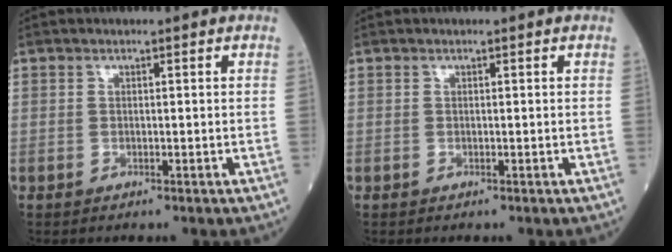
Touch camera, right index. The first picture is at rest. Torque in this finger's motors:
{"motor_torque": [0.00, 0.00, 0.00, 0.00]}